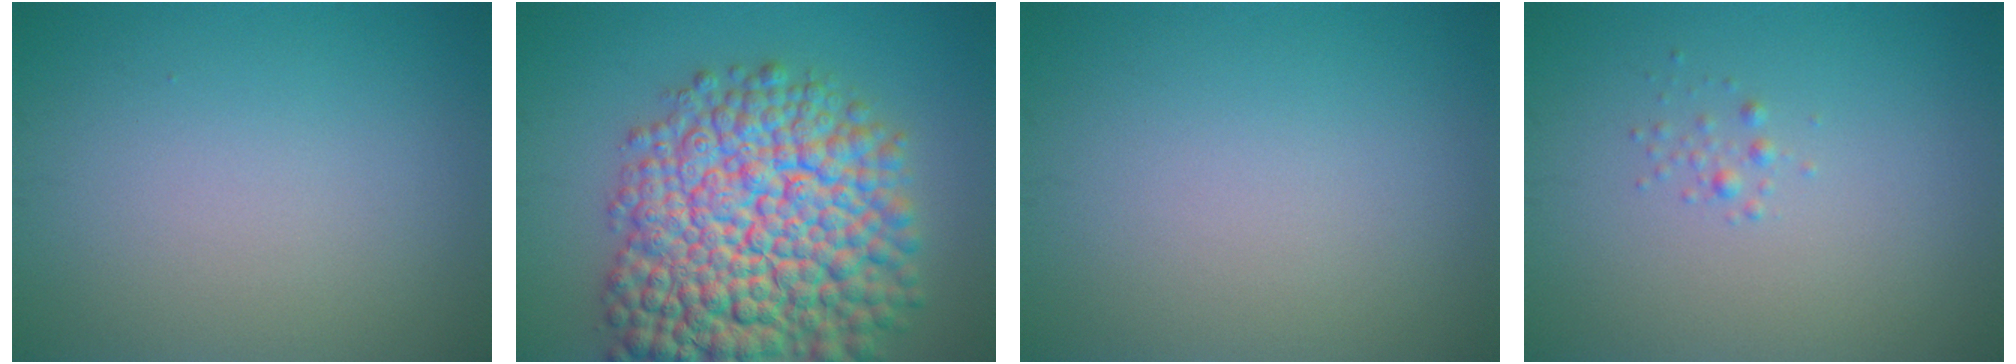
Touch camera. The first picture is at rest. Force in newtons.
{"total": 15.3, "press": 15.3, "slide": 0.7}
{"total": 0.0}
{"total": 0.7, "press": 0.7, "slide": 0.0}